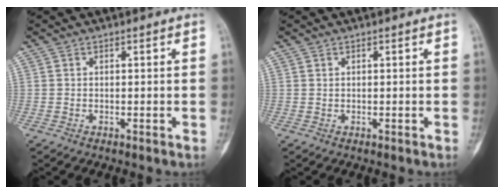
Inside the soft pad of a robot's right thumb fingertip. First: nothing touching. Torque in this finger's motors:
{"motor_torque": [-0.11, 0.12, 0.09, 0.41, 0.00]}